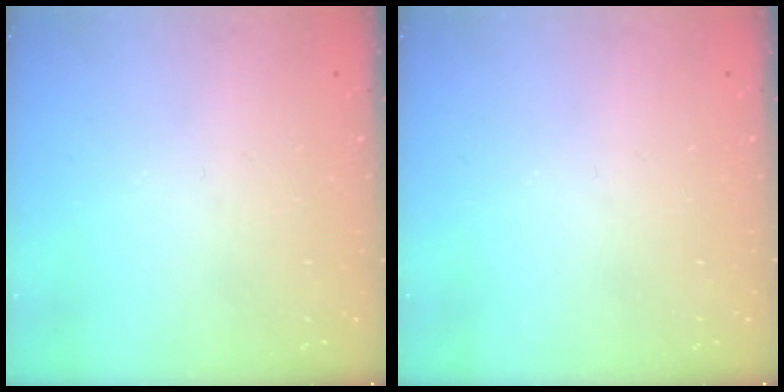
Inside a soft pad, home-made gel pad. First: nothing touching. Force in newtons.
{"total": 0.0}